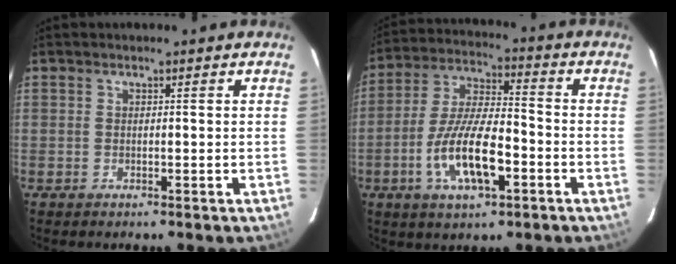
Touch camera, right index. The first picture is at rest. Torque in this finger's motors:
{"motor_torque": [0.79, -0.62, 0.70, 0.21]}